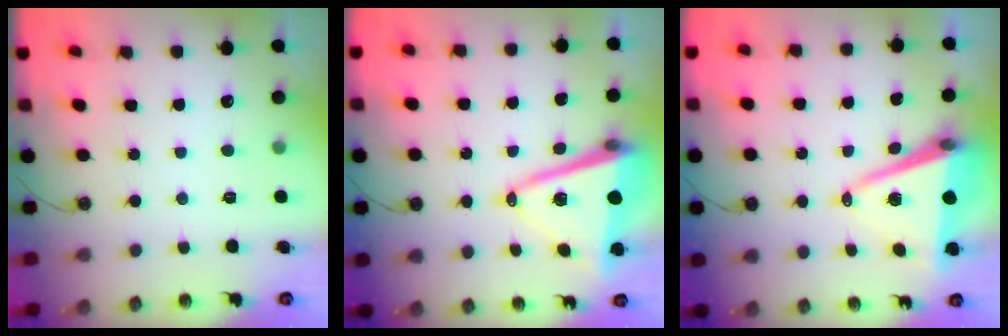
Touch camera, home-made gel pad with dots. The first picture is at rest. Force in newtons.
{"total": 14.0, "press": 13.9, "slide": 2.1}
{"total": 11.0, "press": 10.2, "slide": 4.1}